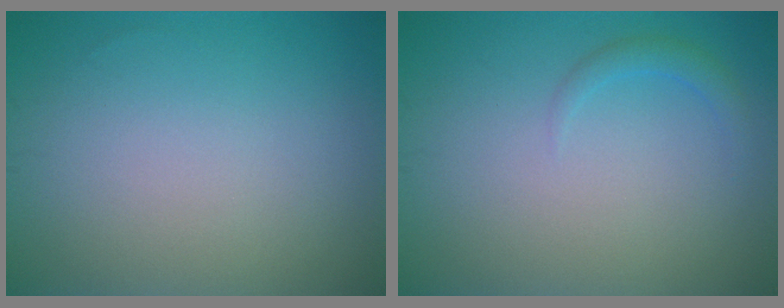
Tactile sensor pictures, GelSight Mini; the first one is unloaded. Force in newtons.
{"total": 1.3, "press": 1.3, "slide": 0.0}